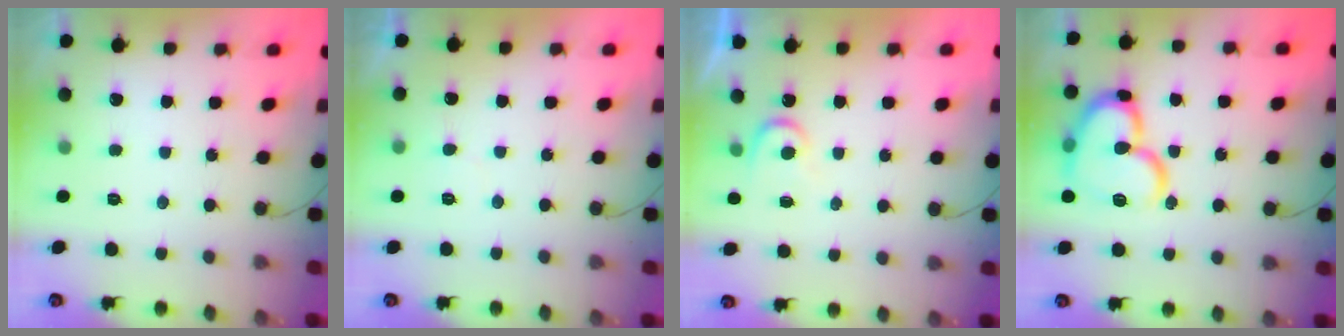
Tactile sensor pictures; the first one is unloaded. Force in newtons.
{"total": 3.6, "press": 3.6, "slide": 0.1}
{"total": 5.4, "press": 5.4, "slide": 0.5}
{"total": 18.3, "press": 18.2, "slide": 2.3}